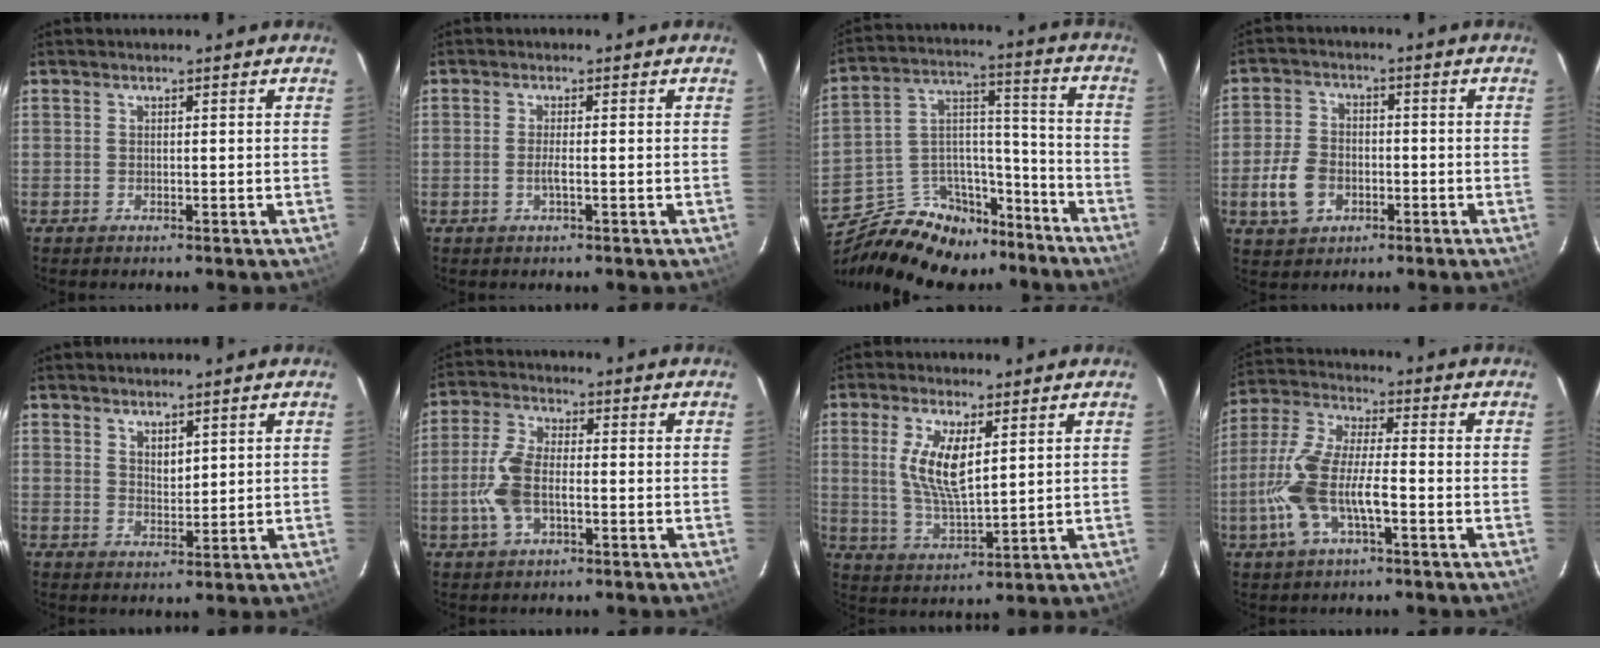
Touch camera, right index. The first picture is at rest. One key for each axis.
{"total": 1.8, "fx": -0.6, "fy": -0.1, "fz": 1.7, "tx": -0.034, "ty": 0.000, "tz": -0.011}
{"total": 19.6, "fx": -15.0, "fy": 10.4, "fz": 7.2, "tx": -0.155, "ty": 0.064, "tz": -0.223}
{"total": 7.9, "fx": -2.7, "fy": 5.9, "fz": 4.4, "tx": -0.109, "ty": 0.010, "tz": -0.045}
{"total": 2.9, "fx": 2.0, "fy": 1.3, "fz": 1.5, "tx": -0.023, "ty": -0.003, "tz": 0.036}
{"total": 8.1, "fx": -2.1, "fy": 3.8, "fz": 6.8, "tx": -0.153, "ty": 0.006, "tz": -0.043}
{"total": 9.0, "fx": 2.6, "fy": 3.0, "fz": 8.0, "tx": -0.159, "ty": -0.003, "tz": 0.055}
{"total": 12.9, "fx": -4.3, "fy": 4.4, "fz": 11.3, "tx": -0.248, "ty": 0.000, "tz": -0.084}